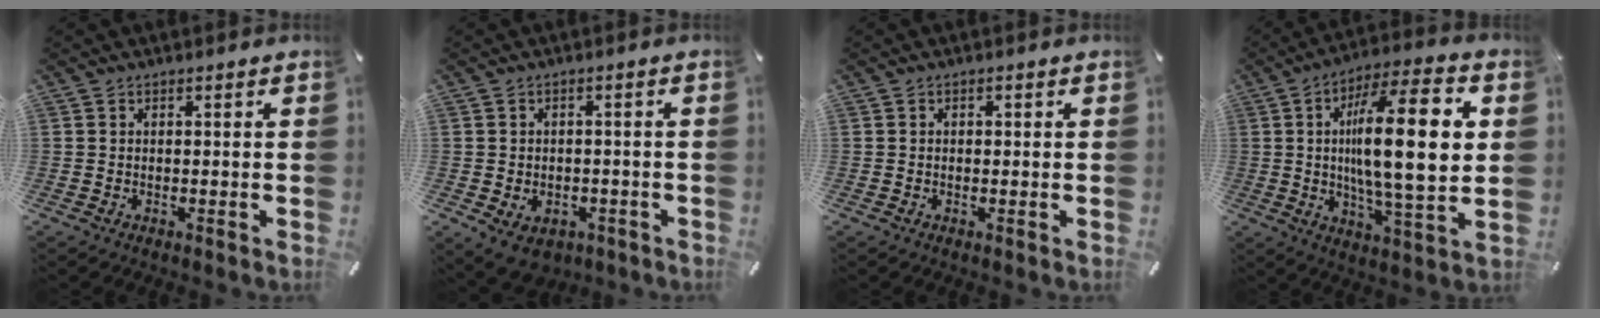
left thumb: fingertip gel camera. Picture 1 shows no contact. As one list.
[{"total": 5.7, "force": [-2.6, 4.2, 2.9], "torque": [-0.056, 0.017, -0.044]}, {"total": 0.6, "force": [-0.1, 0.5, 0.4], "torque": [-0.007, 0.003, -0.003]}, {"total": 22.7, "force": [3.7, 6.6, 21.4], "torque": [-0.362, -0.012, 0.042]}]